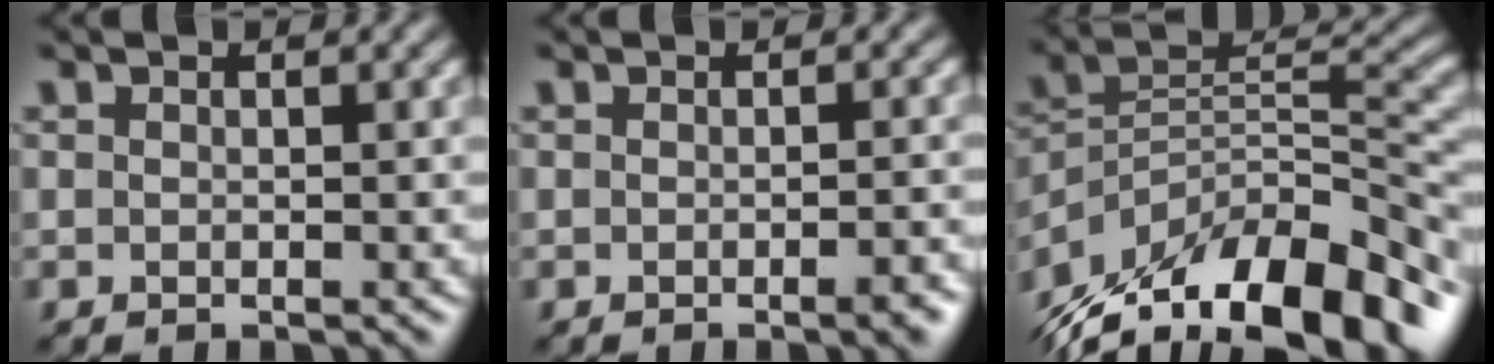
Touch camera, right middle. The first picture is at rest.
{"total": 2.5, "force": [-1.4, 0.5, 2.0], "torque": [-0.022, 0.008, -0.020]}
{"total": 14.2, "force": [-10.1, 6.1, 7.8], "torque": [-0.158, 0.024, -0.171]}